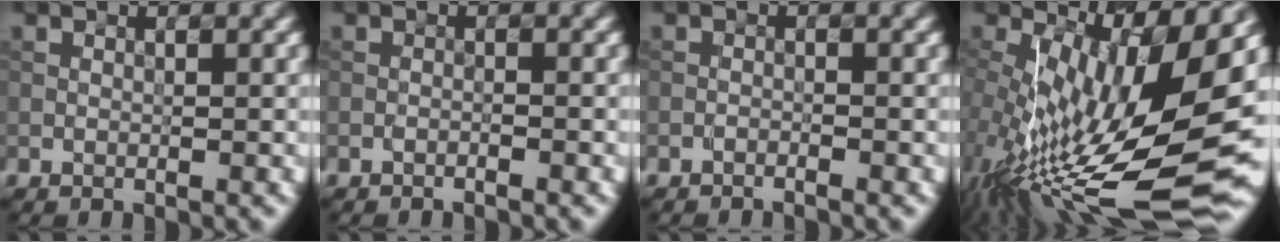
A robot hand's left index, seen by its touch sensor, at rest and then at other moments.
{"total": 0.6, "force": [-0.6, 0.0, 0.0], "torque": [0.001, 0.004, -0.014]}
{"total": 0.7, "force": [-0.7, 0.0, 0.1], "torque": [-0.002, 0.004, -0.016]}
{"total": 15.5, "force": [0.8, 5.2, 14.5], "torque": [-0.248, -0.019, 0.031]}